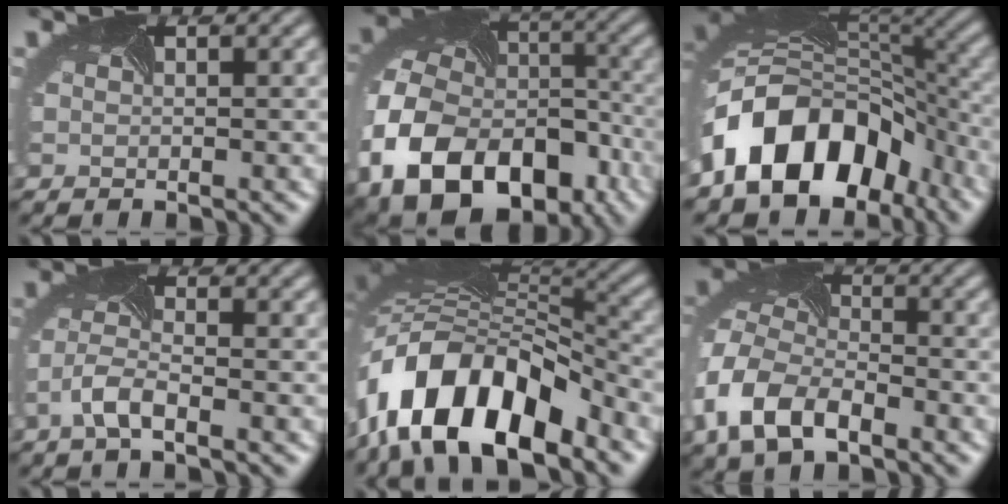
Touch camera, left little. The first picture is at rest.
{"total": 14.9, "force": [-6.4, 10.5, 8.3], "torque": [-0.197, -0.042, -0.098]}
{"total": 12.0, "force": [-5.3, 8.3, 6.8], "torque": [-0.129, 0.016, -0.104]}
{"total": 2.3, "force": [-1.6, 0.5, 1.6], "torque": [-0.046, 0.008, -0.042]}
{"total": 12.9, "force": [-6.7, 6.6, 8.8], "torque": [-0.163, 0.016, -0.118]}
{"total": 7.0, "force": [-2.9, 4.8, 4.3], "torque": [-0.105, 0.001, -0.062]}